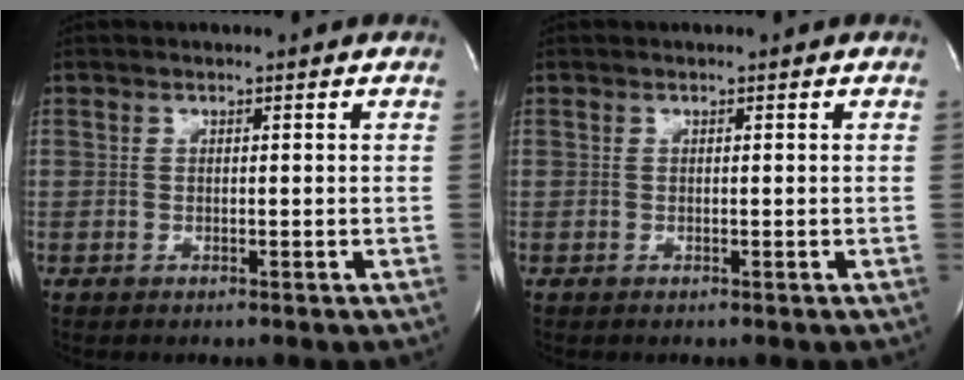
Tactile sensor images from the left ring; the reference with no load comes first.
{"total": 0.0}